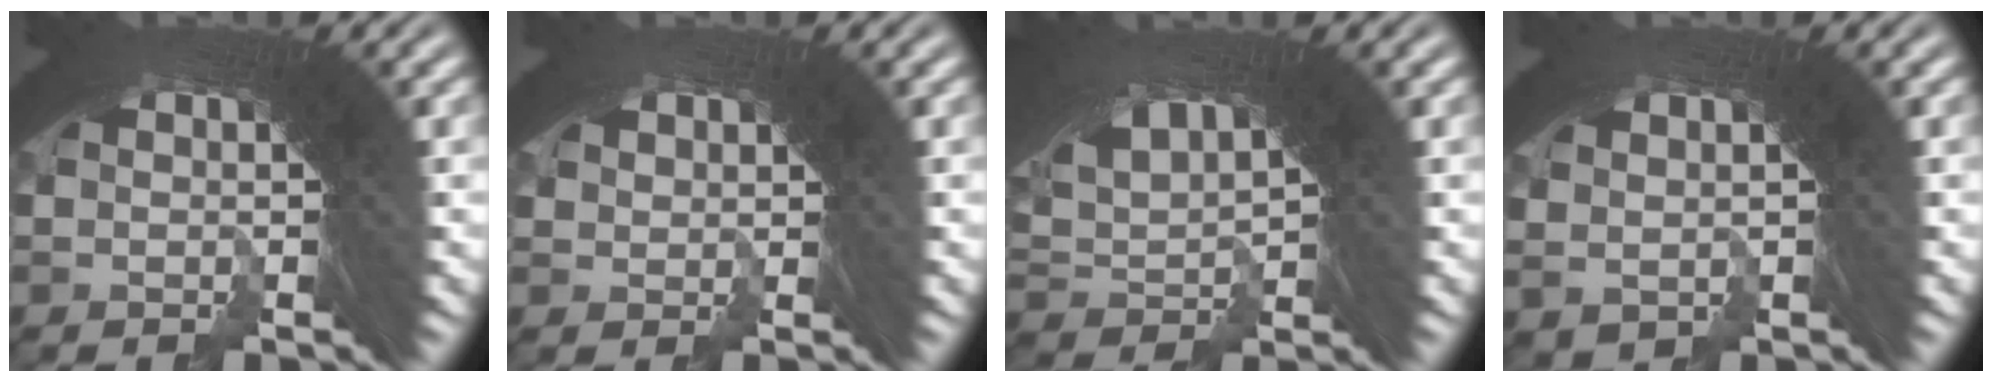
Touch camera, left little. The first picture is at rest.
{"total": 1.5, "force": [-1.0, 0.2, -1.2], "torque": [0.002, -0.018, -0.006]}
{"total": 7.4, "force": [0.4, 4.9, 5.5], "torque": [-0.135, -0.015, 0.015]}
{"total": 2.6, "force": [-0.1, 2.4, 1.0], "torque": [-0.042, -0.006, 0.005]}